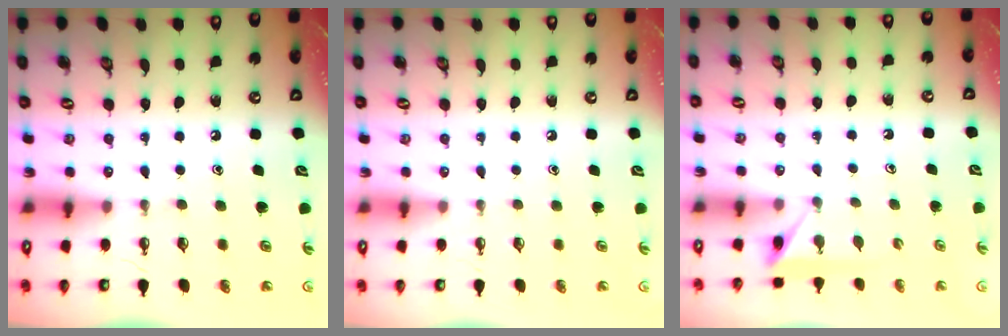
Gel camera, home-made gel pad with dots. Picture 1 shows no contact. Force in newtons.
{"total": 0.0}
{"total": 3.5, "press": 3.4, "slide": 0.4}